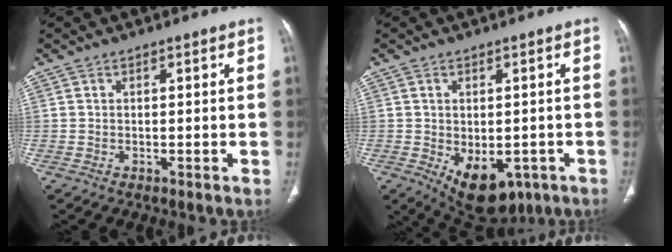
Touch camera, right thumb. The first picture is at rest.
{"total": 11.5, "force": [-4.2, 6.9, 8.2], "torque": [-0.105, 0.003, -0.041]}